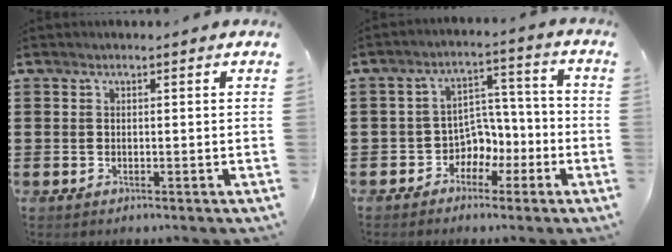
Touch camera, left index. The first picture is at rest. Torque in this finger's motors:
{"motor_torque": [0.08, 0.04, 0.00, 0.00]}